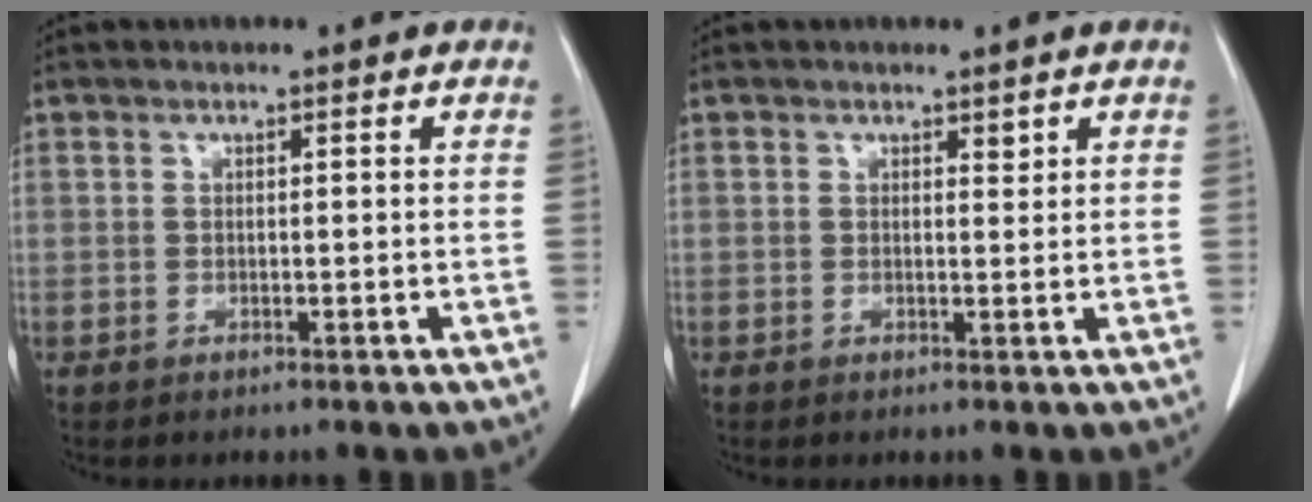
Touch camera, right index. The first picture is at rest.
{"total": 0.9, "force": [0.6, 0.3, 0.5], "torque": [-0.007, -0.005, 0.009]}